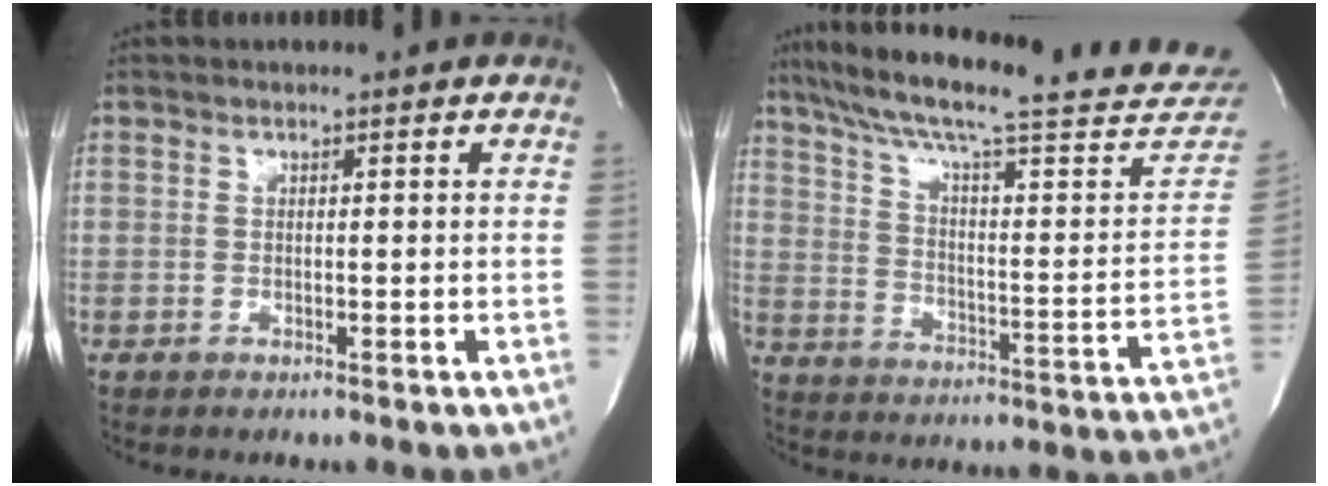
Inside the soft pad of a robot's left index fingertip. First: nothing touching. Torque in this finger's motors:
{"motor_torque": [0.20, -1.20, 0.44, 0.13]}